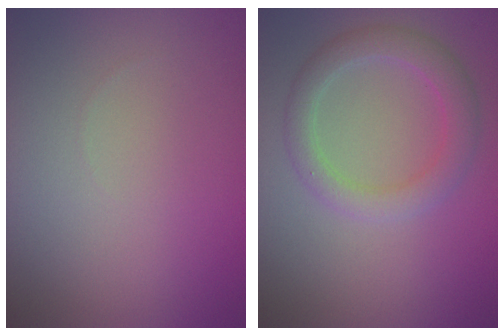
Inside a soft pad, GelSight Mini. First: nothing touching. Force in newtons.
{"total": 3.1, "press": 3.1, "slide": 0.0}